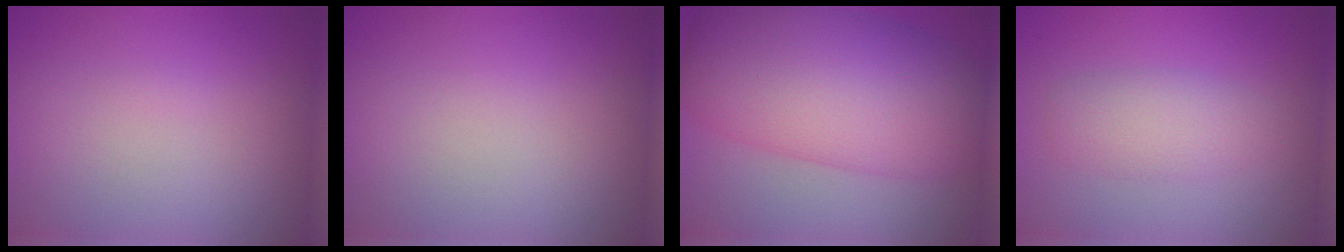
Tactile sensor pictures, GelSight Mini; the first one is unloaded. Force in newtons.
{"total": 0.0}
{"total": 11.1, "press": 11.1, "slide": 0.2}
{"total": 2.8, "press": 2.8, "slide": 0.1}